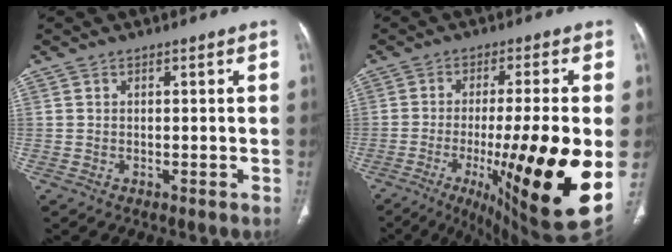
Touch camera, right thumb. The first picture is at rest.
{"total": 24.0, "force": [-5.2, 4.2, 23.1], "torque": [-0.305, -0.030, -0.060]}